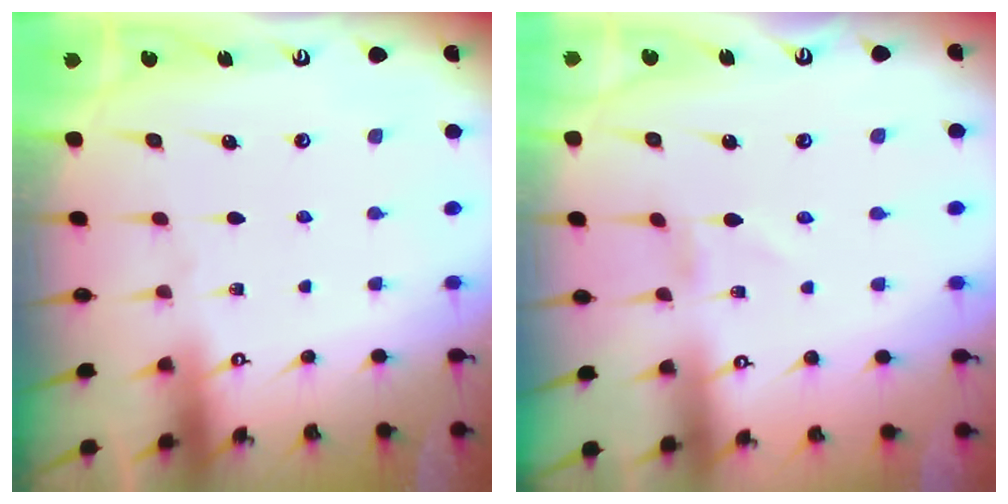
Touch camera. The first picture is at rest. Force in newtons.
{"total": 1.3, "press": 1.3, "slide": 0.1}